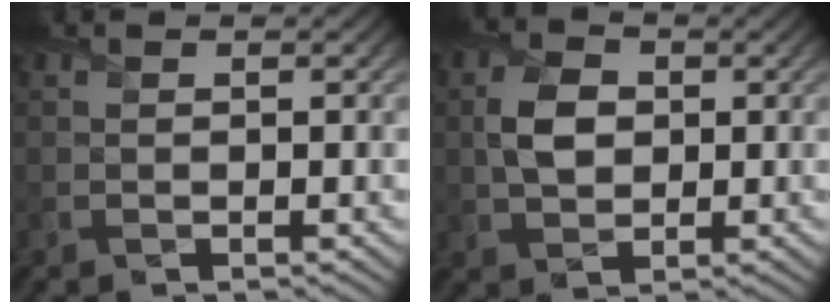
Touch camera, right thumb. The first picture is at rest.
{"total": 4.6, "force": [0.5, 3.3, 3.2], "torque": [-0.073, 0.000, 0.005]}